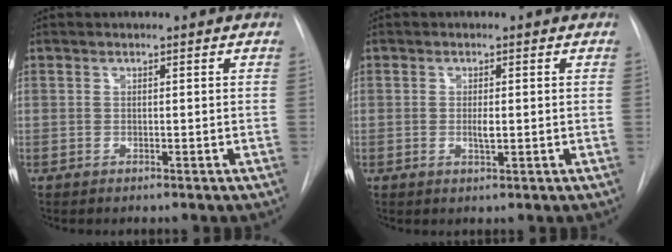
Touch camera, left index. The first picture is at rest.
{"total": 1.8, "force": [-0.1, 0.4, 1.7], "torque": [-0.035, -0.002, -0.001]}